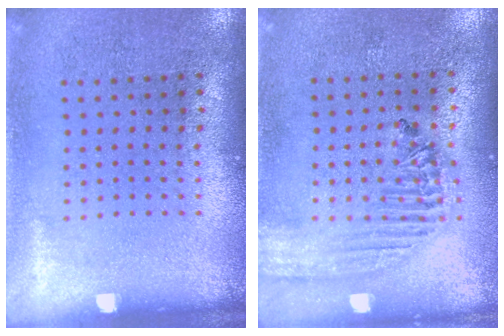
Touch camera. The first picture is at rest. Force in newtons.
{"total": 1.8, "press": 1.7, "slide": 0.6}